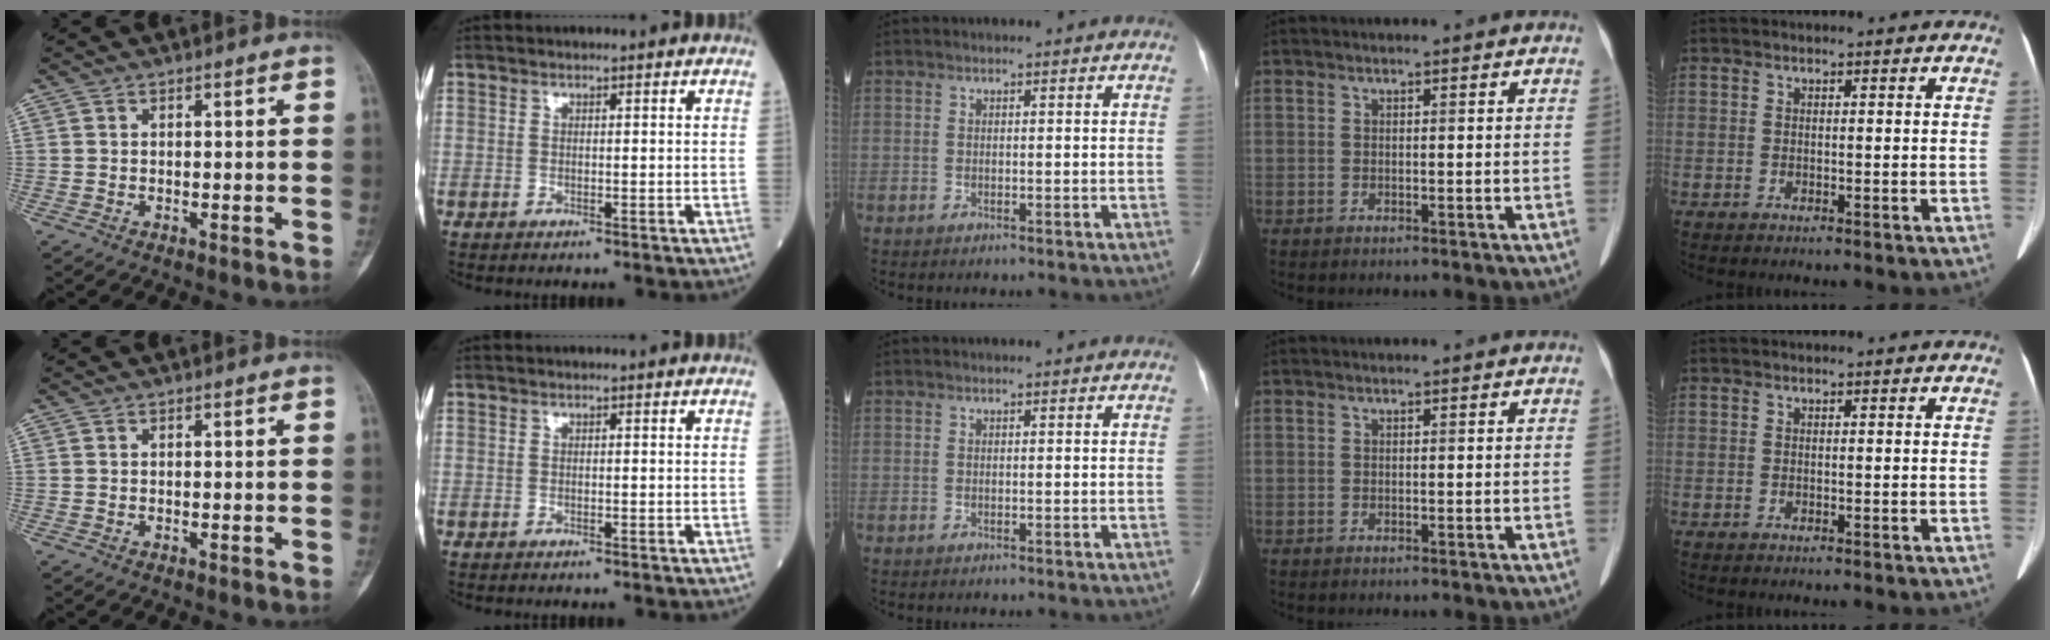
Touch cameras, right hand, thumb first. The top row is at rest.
{}